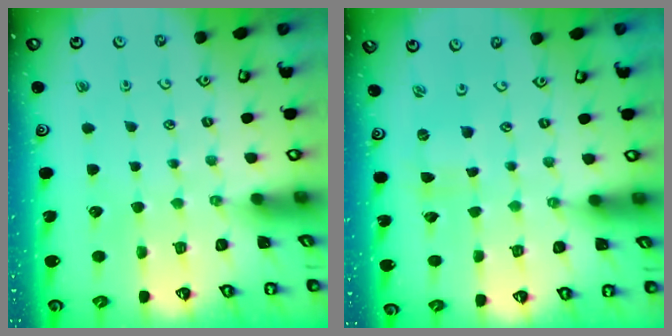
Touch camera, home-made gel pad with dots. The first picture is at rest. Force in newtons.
{"total": 0.6, "press": 0.6, "slide": 0.1}